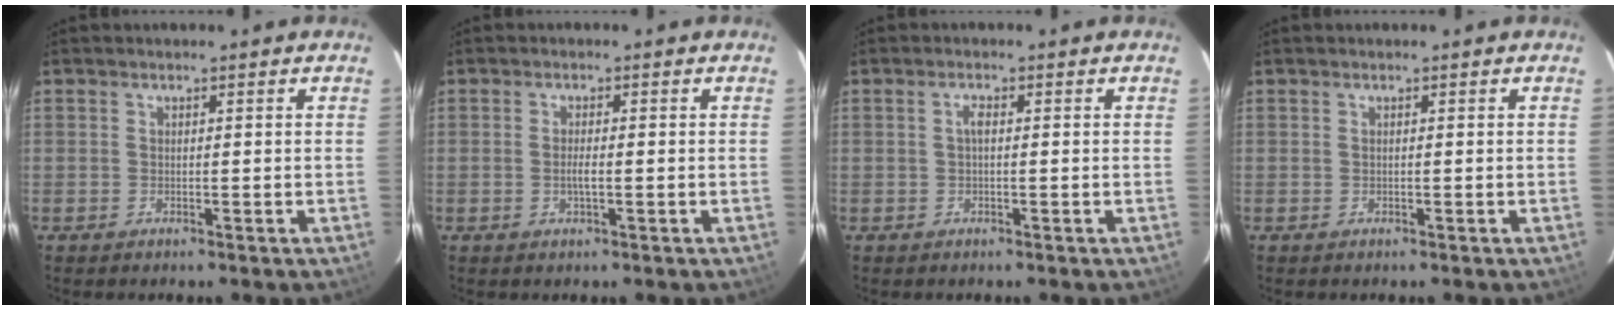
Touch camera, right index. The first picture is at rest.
{"total": 1.9, "force": [-0.4, 0.4, 1.8], "torque": [-0.036, -0.003, -0.008]}
{"total": 1.2, "force": [0.0, 0.5, 1.2], "torque": [-0.023, 0.006, -0.002]}
{"total": 0.0}